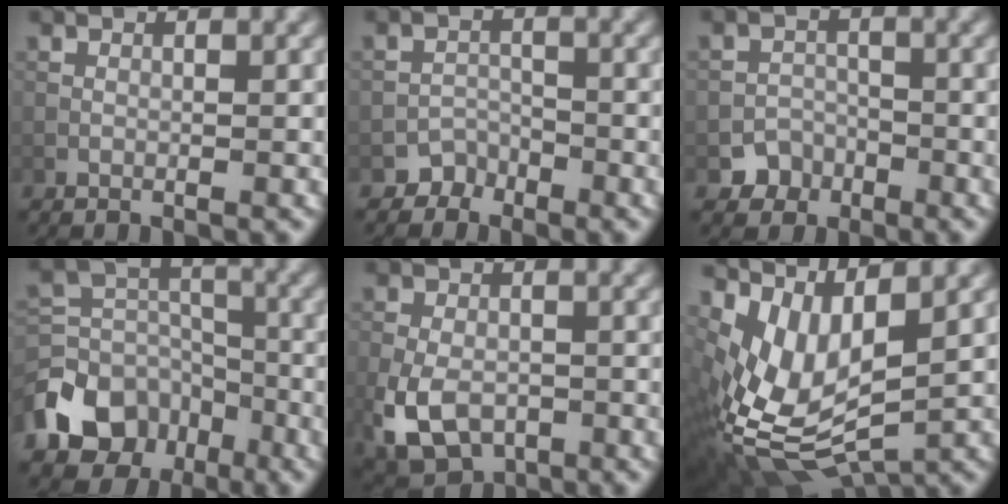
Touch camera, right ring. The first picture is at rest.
{"total": 2.0, "force": [-1.6, 1.2, -0.3], "torque": [0.017, 0.008, -0.023]}
{"total": 2.6, "force": [-1.6, 2.1, 0.0], "torque": [0.020, 0.005, -0.022]}
{"total": 10.3, "force": [-6.0, 7.5, 3.8], "torque": [-0.080, 0.007, -0.122]}
{"total": 7.4, "force": [-2.8, 4.8, 5.0], "torque": [-0.116, -0.020, -0.050]}
{"total": 9.0, "force": [1.0, 4.7, 7.6], "torque": [-0.174, -0.026, 0.033]}